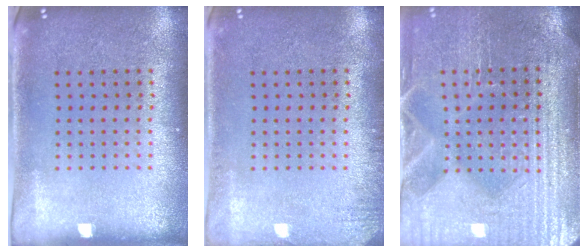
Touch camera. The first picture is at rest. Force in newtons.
{"total": 1.4, "press": 1.4, "slide": 0.2}
{"total": 4.2, "press": 3.9, "slide": 1.4}